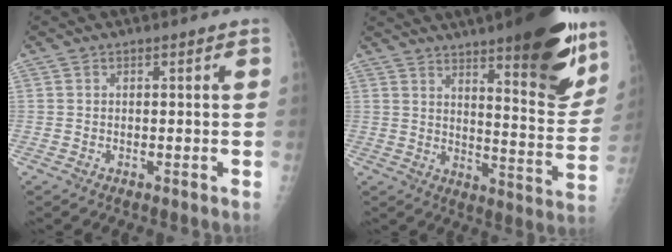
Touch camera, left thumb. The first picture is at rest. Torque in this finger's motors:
{"motor_torque": [2.22, 0.91, 1.23, -1.17, 0.11]}